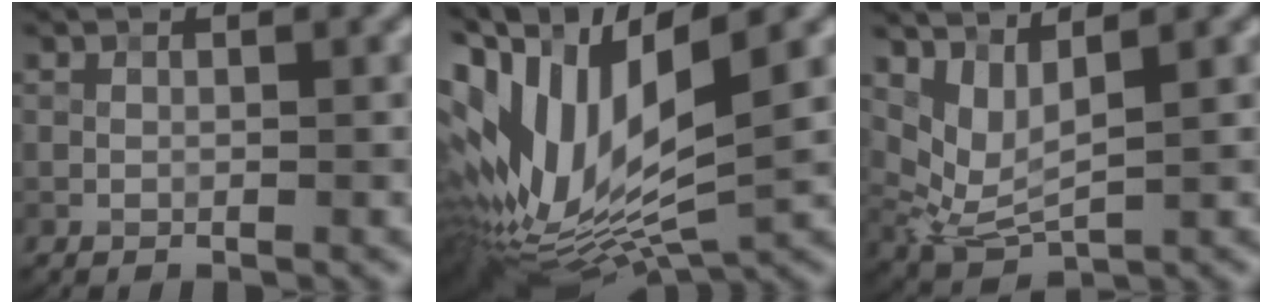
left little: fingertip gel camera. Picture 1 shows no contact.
{"total": 14.8, "force": [1.2, 6.9, 13.0], "torque": [-0.283, 0.002, 0.029]}
{"total": 4.1, "force": [1.8, 1.9, 3.2], "torque": [-0.073, -0.013, 0.047]}